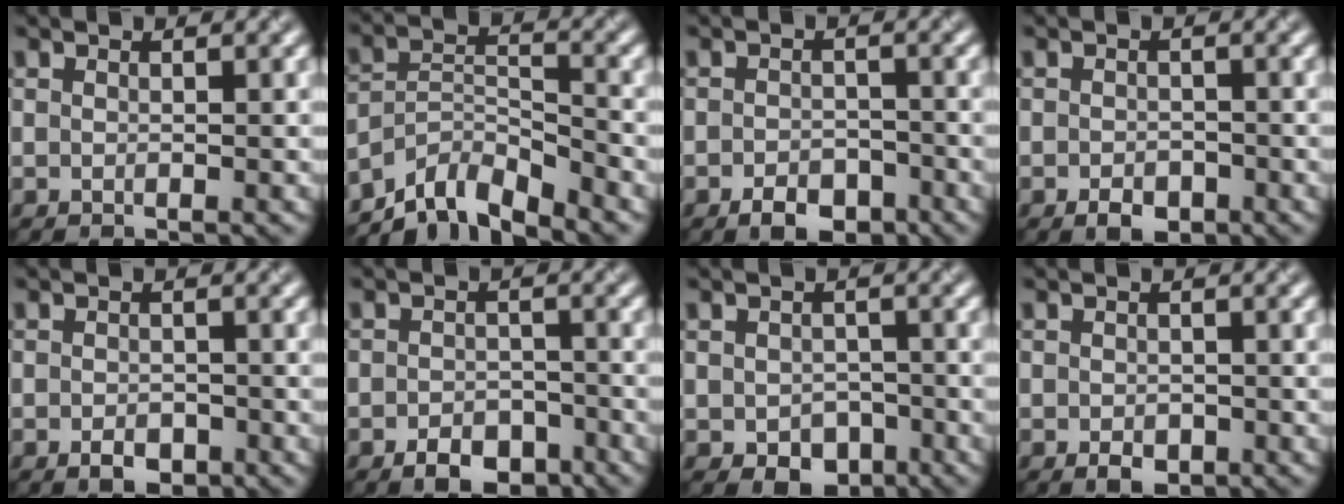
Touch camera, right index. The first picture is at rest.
{"total": 6.1, "force": [-5.2, 1.9, 2.6], "torque": [-0.039, -0.006, -0.104]}
{"total": 3.0, "force": [-1.8, 1.9, 1.5], "torque": [-0.018, -0.001, -0.036]}
{"total": 2.1, "force": [-1.1, 1.4, 1.1], "torque": [-0.015, -0.001, -0.022]}
{"total": 2.0, "force": [-1.0, 1.3, 1.1], "torque": [-0.016, -0.001, -0.020]}
{"total": 3.4, "force": [-2.1, 2.1, 1.6], "torque": [-0.019, 0.000, -0.040]}
{"total": 3.3, "force": [-1.3, 2.4, 1.8], "torque": [-0.022, -0.009, -0.019]}
{"total": 1.6, "force": [-0.6, 1.1, 0.9], "torque": [-0.015, -0.005, -0.014]}